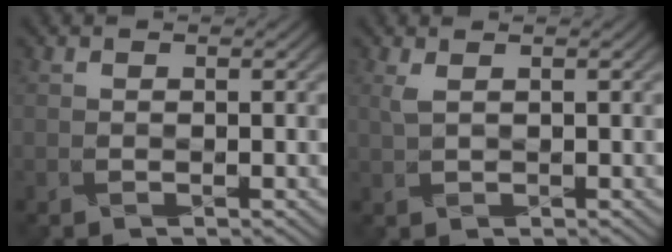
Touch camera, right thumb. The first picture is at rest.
{"total": 0.9, "force": [0.7, 0.1, 0.6], "torque": [-0.016, -0.001, 0.016]}